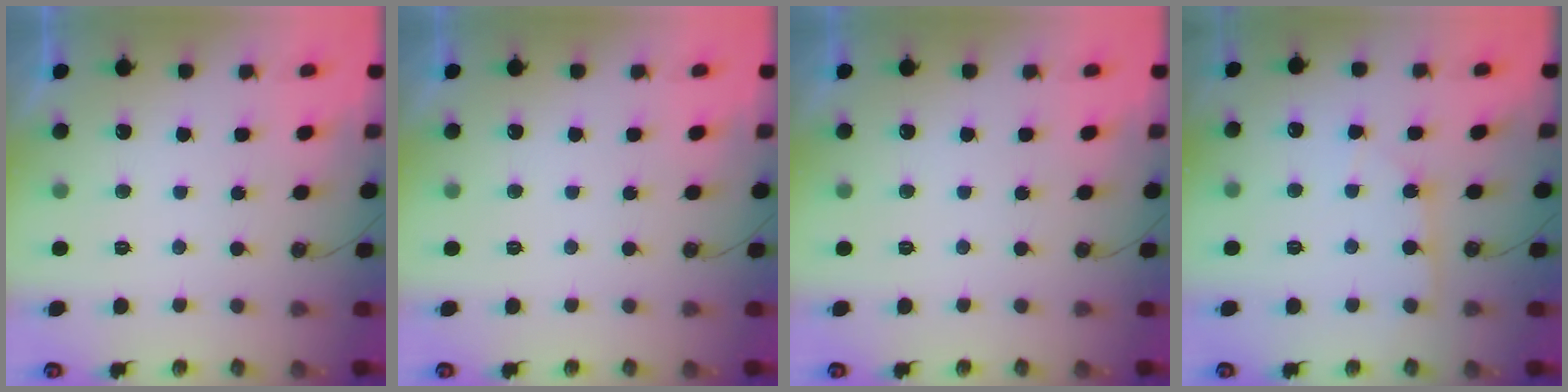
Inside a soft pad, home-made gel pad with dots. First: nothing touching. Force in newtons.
{"total": 0.0}
{"total": 0.0}
{"total": 3.9, "press": 3.9, "slide": 0.5}